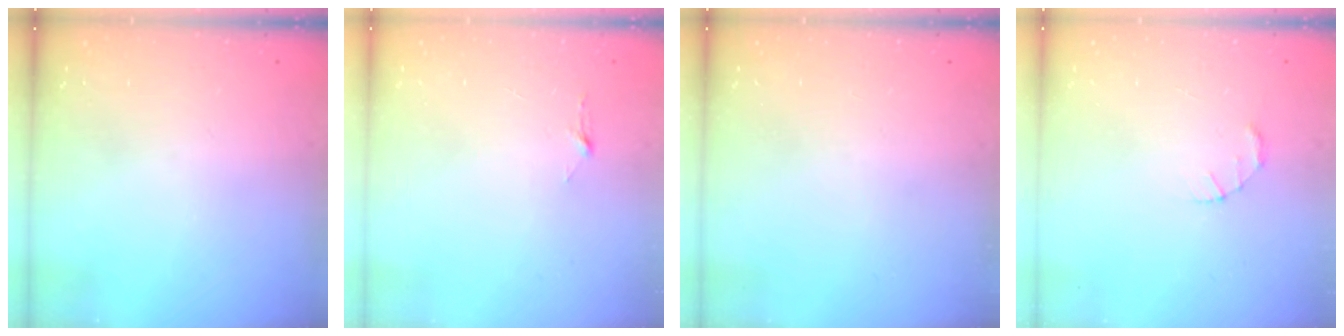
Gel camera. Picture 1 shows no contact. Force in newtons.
{"total": 2.9, "press": 2.9, "slide": 0.3}
{"total": 0.0}
{"total": 1.5, "press": 1.5, "slide": 0.3}